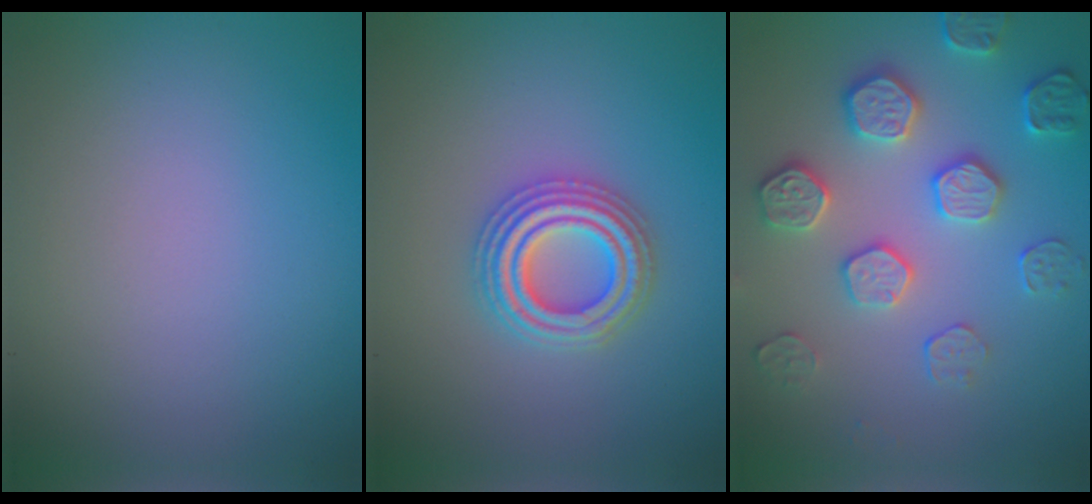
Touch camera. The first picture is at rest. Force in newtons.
{"total": 4.3, "press": 4.2, "slide": 0.7}
{"total": 4.5, "press": 4.2, "slide": 1.7}